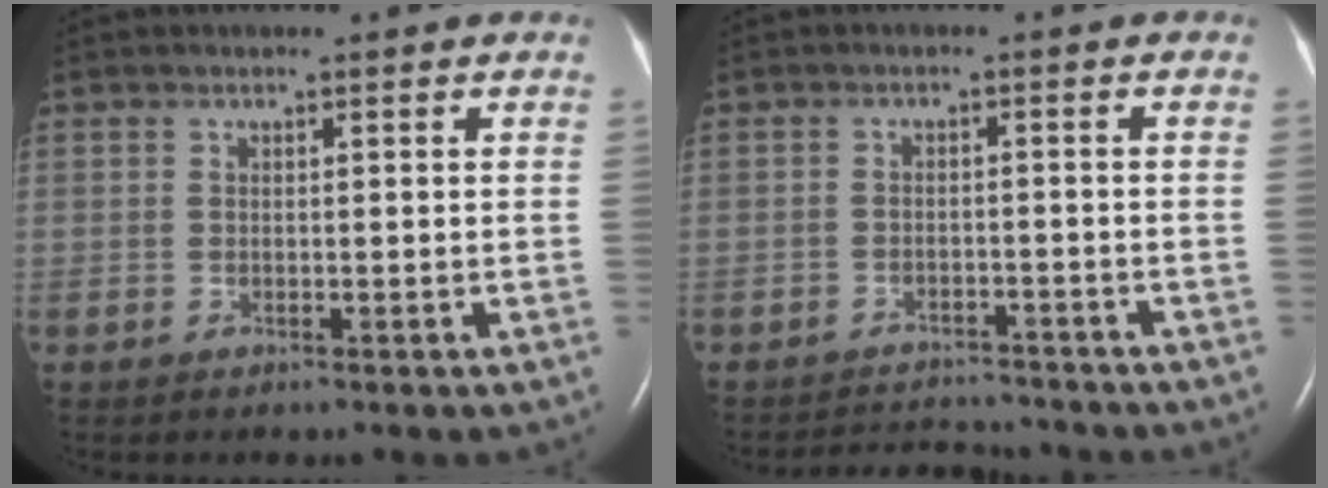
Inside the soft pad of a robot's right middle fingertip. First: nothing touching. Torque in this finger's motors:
{"motor_torque": [-0.02, -0.03, -0.03, 0.00]}